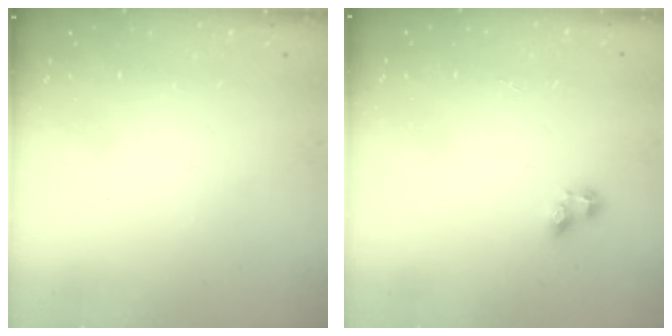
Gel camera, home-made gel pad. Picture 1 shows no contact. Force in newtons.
{"total": 3.3, "press": 3.1, "slide": 1.2}